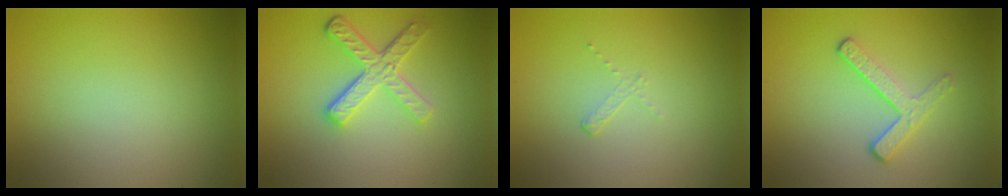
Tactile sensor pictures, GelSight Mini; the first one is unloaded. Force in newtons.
{"total": 4.6, "press": 3.5, "slide": 3.1}
{"total": 0.8, "press": 0.3, "slide": 0.7}
{"total": 3.0, "press": 2.3, "slide": 2.0}